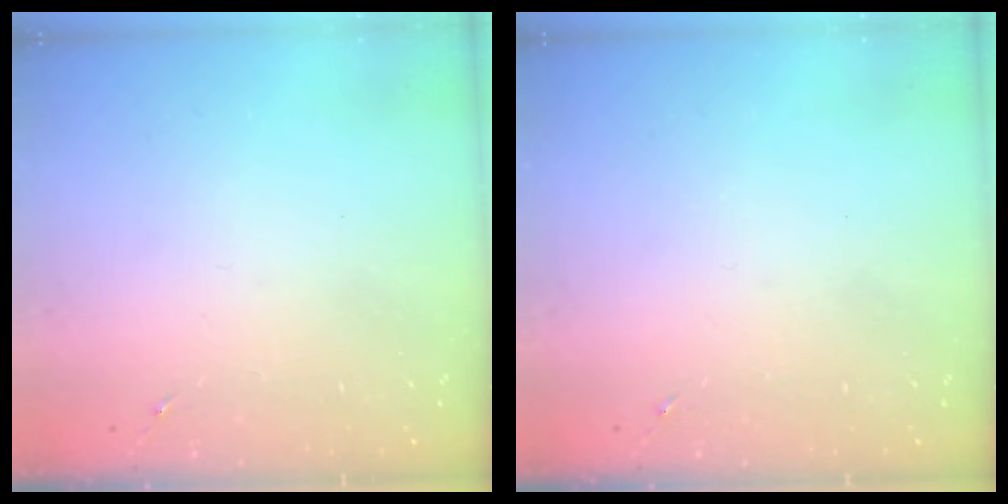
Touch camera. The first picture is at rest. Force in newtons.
{"total": 0.0}